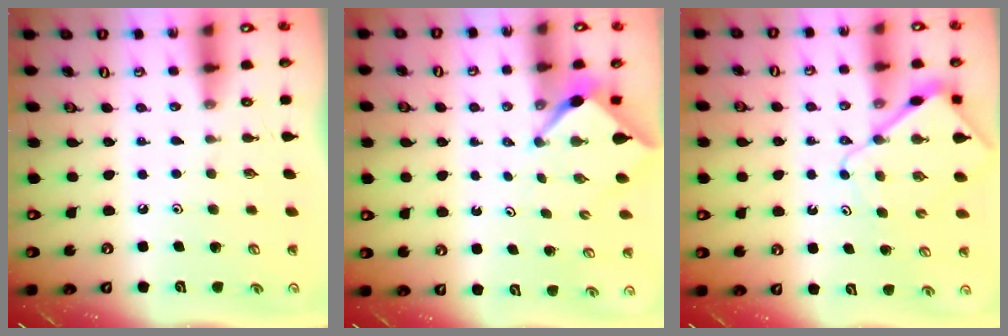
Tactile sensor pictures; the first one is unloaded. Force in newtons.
{"total": 2.5, "press": 2.5, "slide": 0.2}
{"total": 9.3, "press": 9.2, "slide": 1.1}